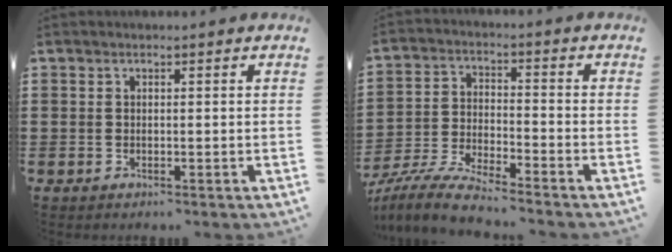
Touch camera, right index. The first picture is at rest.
{"total": 6.3, "force": [-6.1, 0.0, 1.7], "torque": [-0.050, -0.005, -0.123]}